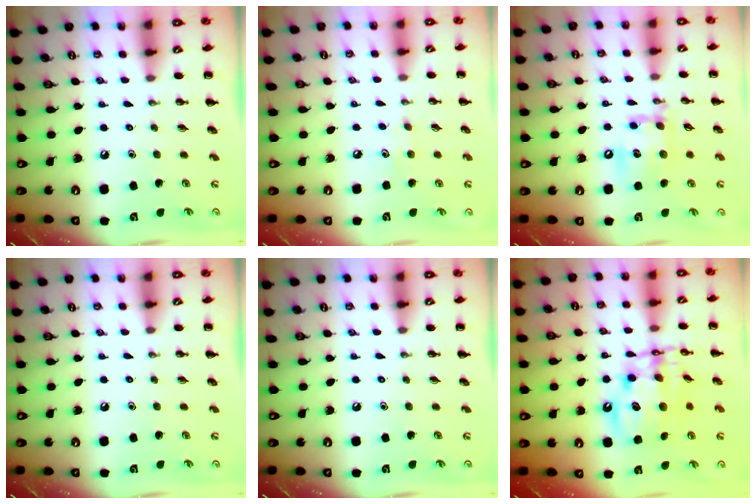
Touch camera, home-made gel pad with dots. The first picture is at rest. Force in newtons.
{"total": 4.8, "press": 4.7, "slide": 1.3}
{"total": 13.7, "press": 13.5, "slide": 2.3}
{"total": 0.0}
{"total": 0.0}
{"total": 13.9, "press": 13.5, "slide": 3.3}